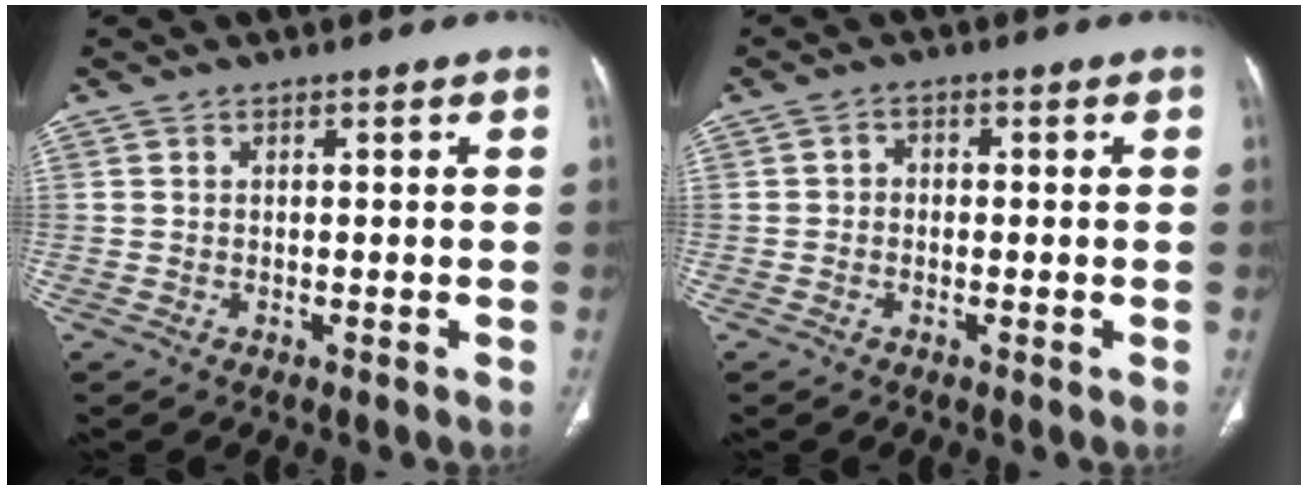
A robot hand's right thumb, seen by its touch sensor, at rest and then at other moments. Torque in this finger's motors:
{"motor_torque": [-0.42, 0.21, -0.20, -0.28, 0.07]}